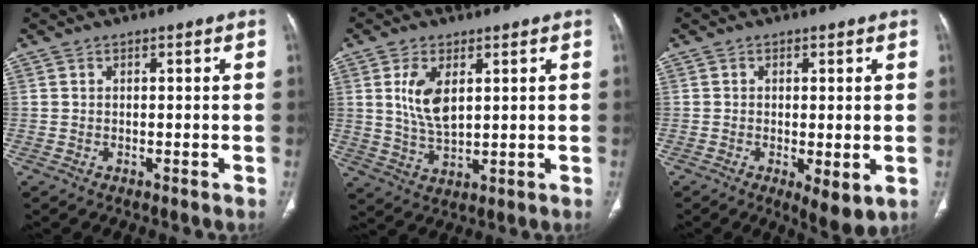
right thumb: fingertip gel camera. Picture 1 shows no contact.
{"total": 7.7, "force": [2.4, 3.9, 6.2], "torque": [-0.119, -0.015, 0.056]}
{"total": 5.7, "force": [-1.4, 2.0, 5.1], "torque": [-0.078, -0.018, -0.016]}